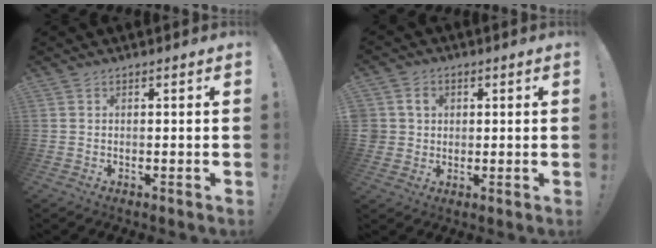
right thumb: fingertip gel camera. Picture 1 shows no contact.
{"total": 4.8, "force": [1.0, 4.6, 1.3], "torque": [-0.031, 0.003, 0.021]}